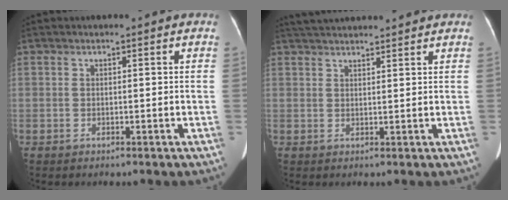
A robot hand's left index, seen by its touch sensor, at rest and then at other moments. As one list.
[{"total": 9.8, "force": [9.0, 0.9, 3.6], "torque": [-0.063, 0.038, 0.135]}]